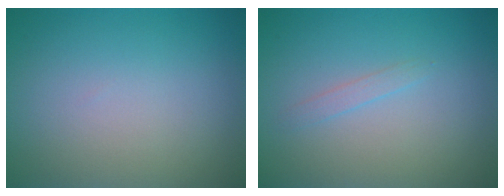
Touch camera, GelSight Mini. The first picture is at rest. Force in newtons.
{"total": 0.8, "press": 0.8, "slide": 0.1}